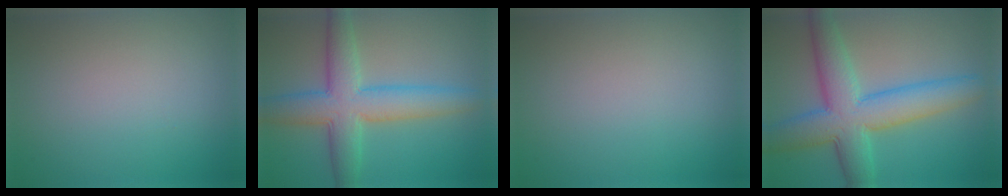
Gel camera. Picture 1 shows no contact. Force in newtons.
{"total": 7.2, "press": 7.2, "slide": 0.1}
{"total": 0.0}
{"total": 8.6, "press": 8.6, "slide": 0.1}